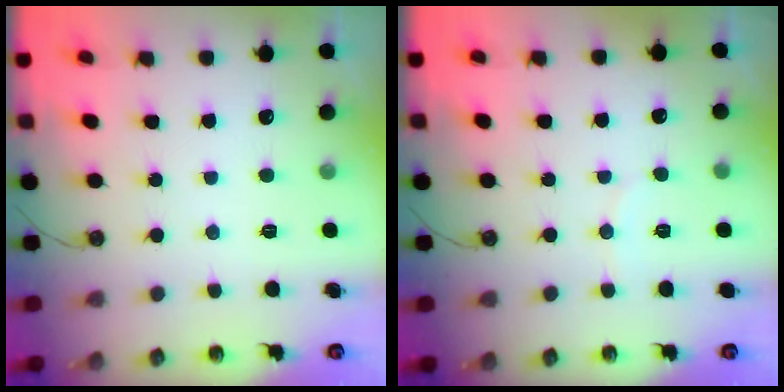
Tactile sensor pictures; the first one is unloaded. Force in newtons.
{"total": 2.3, "press": 2.3, "slide": 0.3}